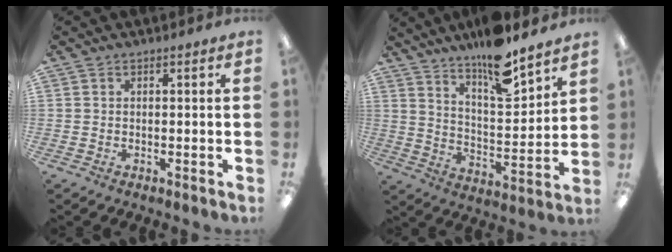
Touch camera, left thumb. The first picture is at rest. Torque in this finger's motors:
{"motor_torque": [2.06, 0.96, 1.36, -1.41, 0.13]}